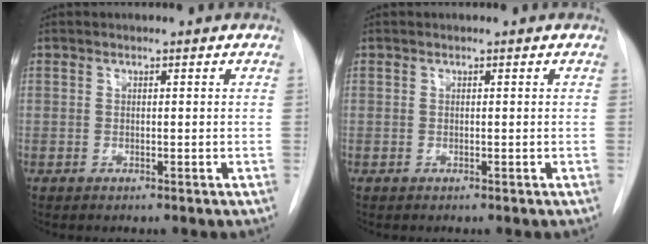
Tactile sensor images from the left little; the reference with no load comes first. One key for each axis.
{"total": 0.0}